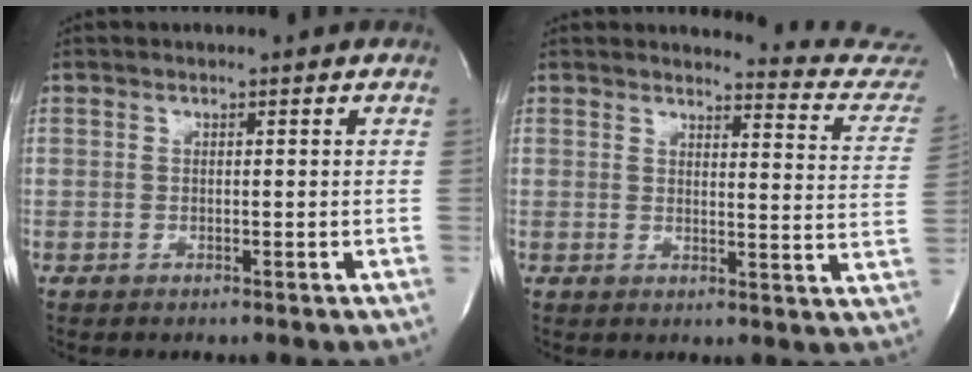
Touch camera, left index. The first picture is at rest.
{"total": 11.0, "force": [11.0, 0.2, 0.4], "torque": [0.011, -0.092, 0.098]}